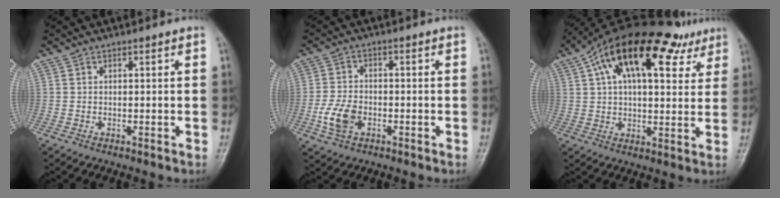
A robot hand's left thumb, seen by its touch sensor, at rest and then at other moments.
{"total": 6.5, "force": [-2.2, 4.3, 4.4], "torque": [-0.085, 0.007, -0.046]}
{"total": 22.3, "force": [11.1, 10.8, 16.1], "torque": [-0.235, 0.014, 0.174]}